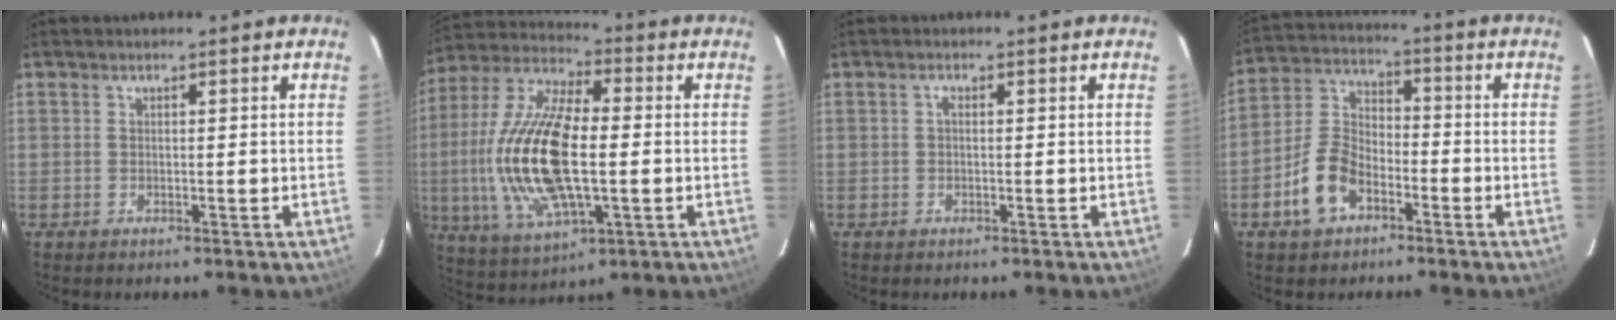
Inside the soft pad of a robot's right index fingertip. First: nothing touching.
{"total": 20.6, "force": [-1.5, 8.1, 18.9], "torque": [-0.391, -0.004, -0.027]}
{"total": 0.7, "force": [0.0, 0.4, 0.6], "torque": [-0.011, 0.005, -0.002]}
{"total": 10.0, "force": [-5.3, 6.1, 5.9], "torque": [-0.127, 0.023, -0.098]}